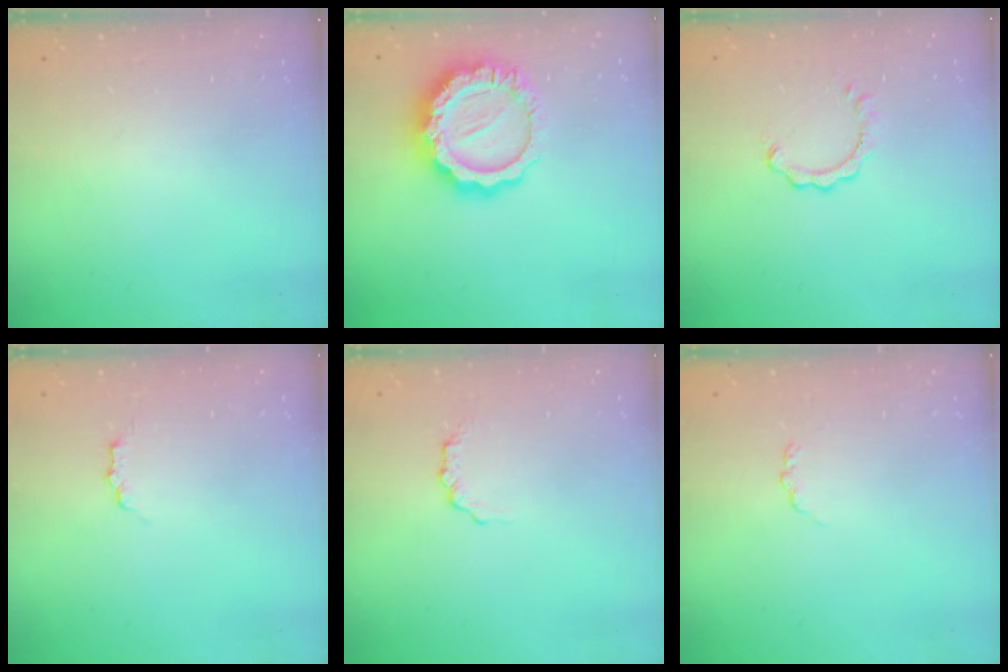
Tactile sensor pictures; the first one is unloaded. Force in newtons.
{"total": 15.4, "press": 15.3, "slide": 1.2}
{"total": 1.0, "press": 1.0, "slide": 0.2}
{"total": 2.1, "press": 2.0, "slide": 0.3}
{"total": 3.6, "press": 3.5, "slide": 0.5}
{"total": 2.8, "press": 2.7, "slide": 0.4}